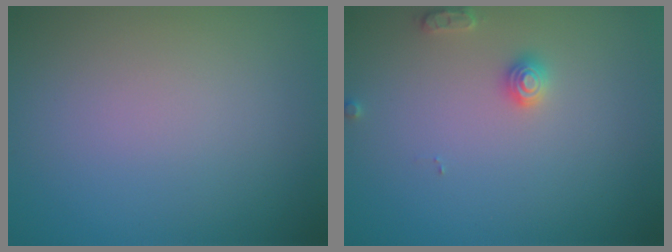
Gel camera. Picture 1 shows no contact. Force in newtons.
{"total": 1.7, "press": 1.7, "slide": 0.3}